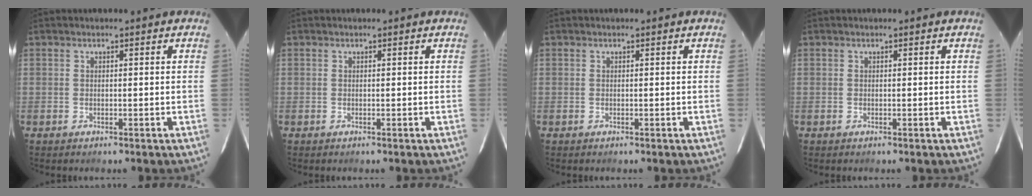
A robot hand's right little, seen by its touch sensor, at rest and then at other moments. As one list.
[{"total": 0.0}, {"total": 0.0}, {"total": 0.0}]